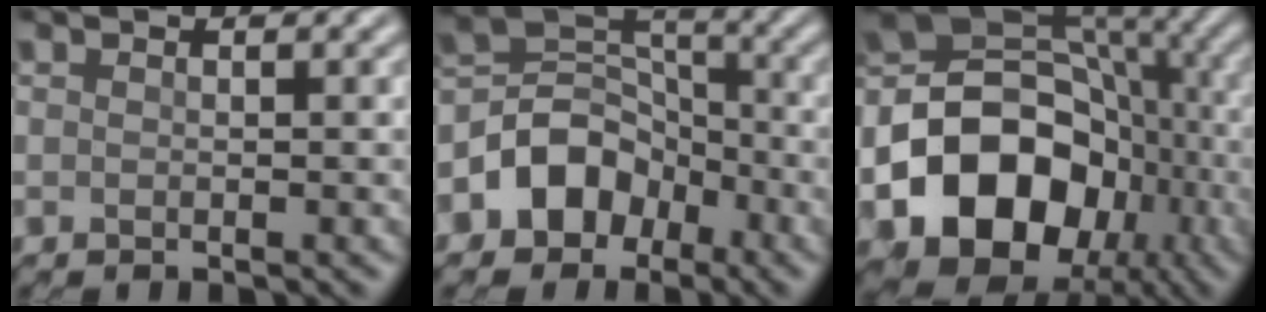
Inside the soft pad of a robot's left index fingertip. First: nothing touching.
{"total": 5.9, "force": [-3.4, 4.3, 2.1], "torque": [-0.019, 0.008, -0.070]}
{"total": 13.6, "force": [-4.8, 10.4, 7.3], "torque": [-0.127, -0.011, -0.083]}